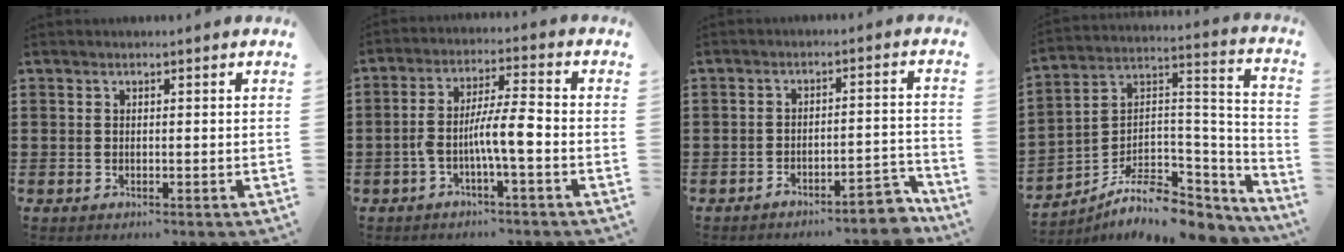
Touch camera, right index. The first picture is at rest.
{"total": 7.0, "force": [-2.3, 1.3, 6.4], "torque": [-0.125, 0.003, -0.049]}
{"total": 4.5, "force": [-4.1, 0.6, 1.9], "torque": [-0.032, 0.002, -0.080]}
{"total": 8.5, "force": [-6.1, 3.9, 4.4], "torque": [-0.088, 0.005, -0.115]}